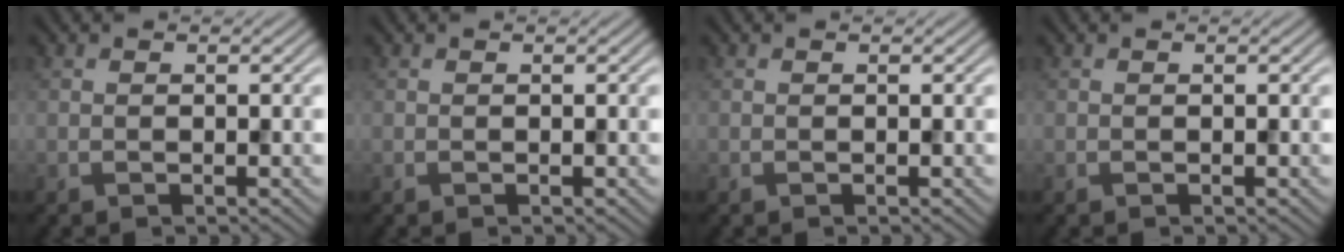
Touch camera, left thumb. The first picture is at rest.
{"total": 0.0}
{"total": 0.0}
{"total": 0.0}